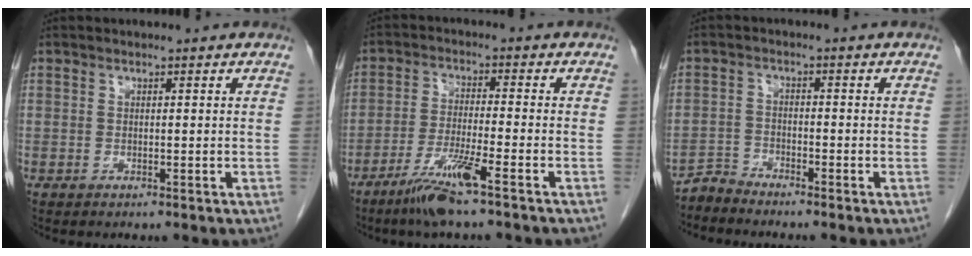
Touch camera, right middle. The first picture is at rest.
{"total": 7.2, "force": [-4.7, -0.6, 5.4], "torque": [-0.106, -0.019, -0.094]}
{"total": 2.6, "force": [-2.5, -0.3, -0.7], "torque": [0.021, -0.013, -0.051]}